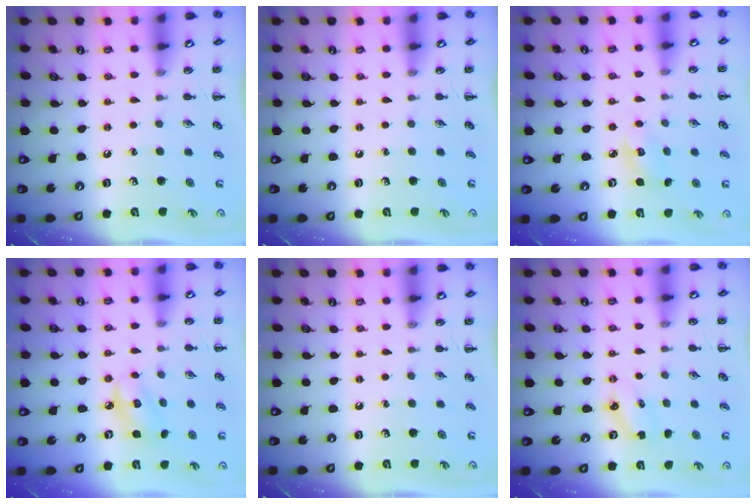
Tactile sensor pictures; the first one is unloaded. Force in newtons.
{"total": 0.0}
{"total": 3.9, "press": 3.8, "slide": 1.0}
{"total": 3.8, "press": 3.8, "slide": 0.5}
{"total": 0.0}
{"total": 2.9, "press": 2.8, "slide": 0.7}